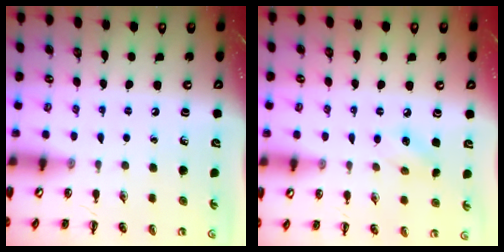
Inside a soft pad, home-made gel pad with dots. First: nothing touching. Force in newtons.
{"total": 5.6, "press": 5.4, "slide": 1.4}